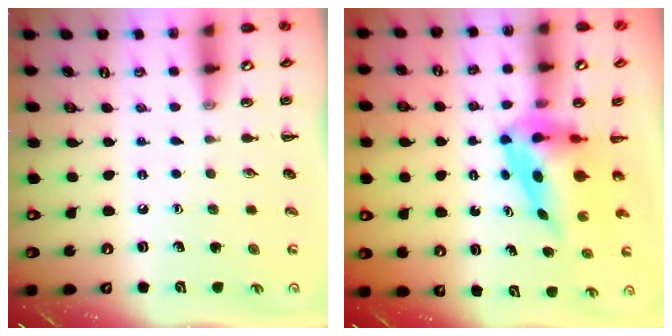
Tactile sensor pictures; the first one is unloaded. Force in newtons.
{"total": 6.3, "press": 5.9, "slide": 2.1}